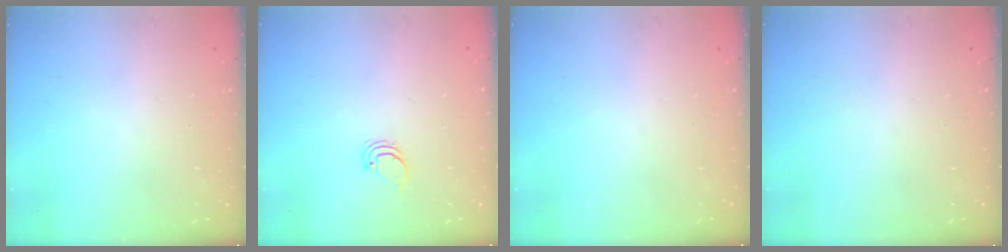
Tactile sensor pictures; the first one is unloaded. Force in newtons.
{"total": 0.9, "press": 0.9, "slide": 0.0}
{"total": 0.0}
{"total": 0.0}